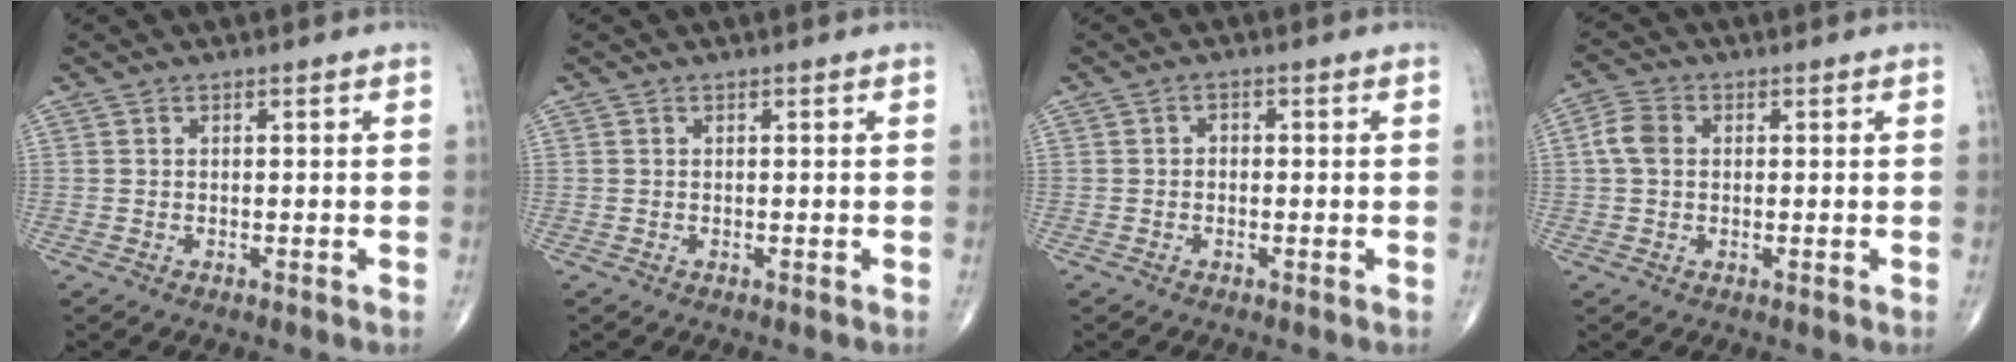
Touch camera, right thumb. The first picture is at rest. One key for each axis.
{"total": 0.0}
{"total": 1.1, "fx": -0.2, "fy": 0.9, "fz": 0.6, "tx": 0.000, "ty": 0.005, "tz": -0.007}
{"total": 4.3, "fx": 0.4, "fy": 3.2, "fz": 2.8, "tx": -0.060, "ty": 0.012, "tz": 0.002}